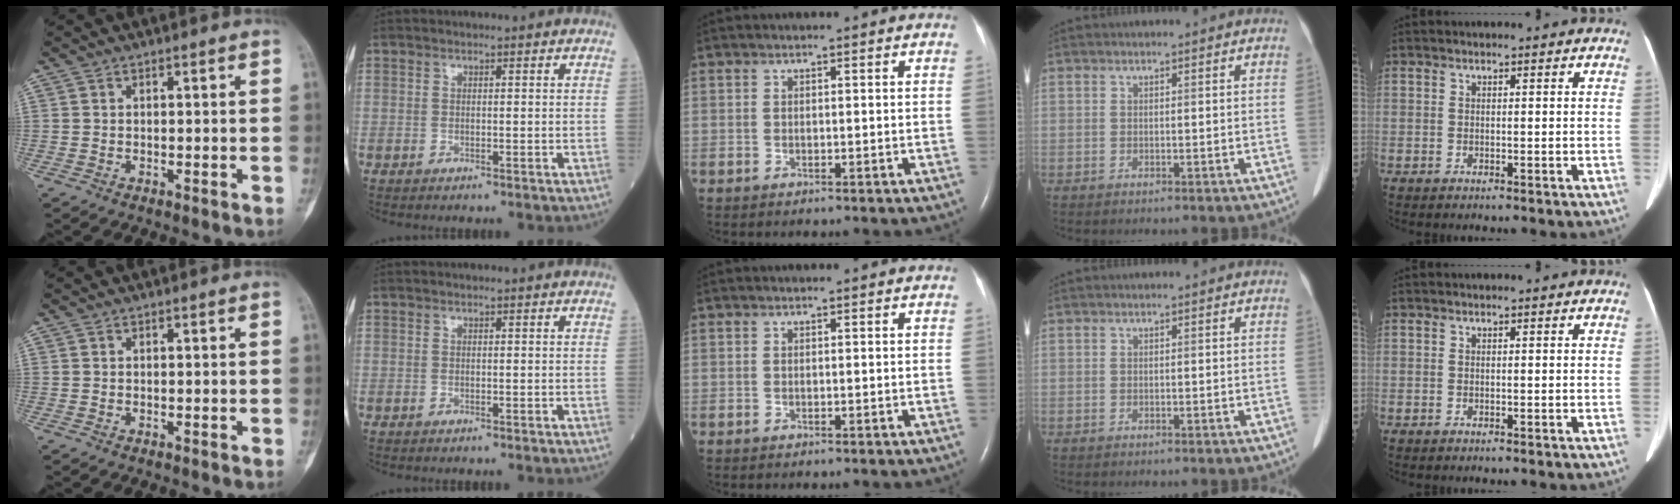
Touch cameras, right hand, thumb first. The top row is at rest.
{}